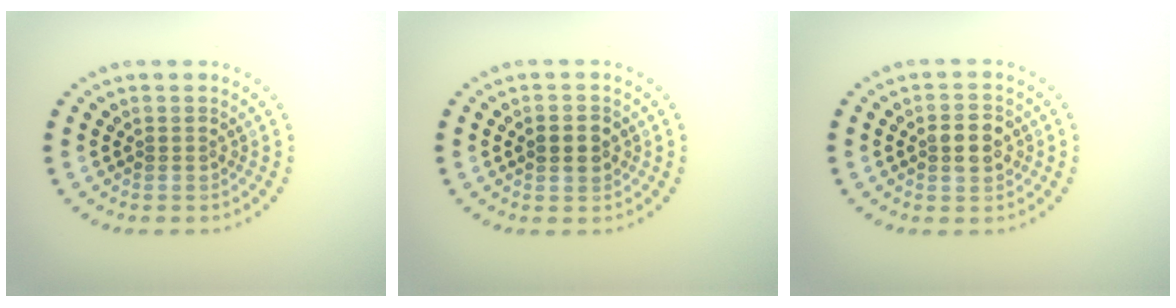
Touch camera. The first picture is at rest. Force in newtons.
{"total": 2.5, "press": 2.5, "slide": 0.2}
{"total": 2.6, "press": 2.6, "slide": 0.2}